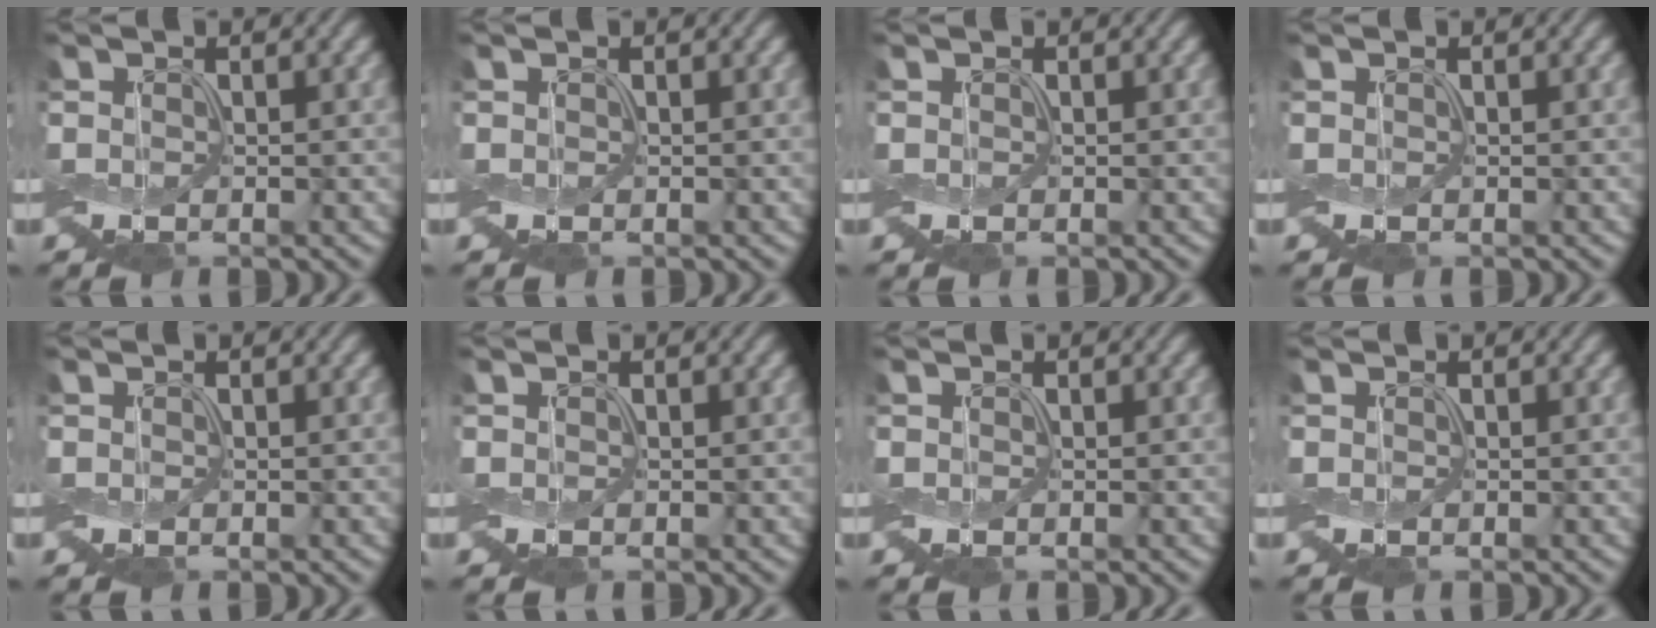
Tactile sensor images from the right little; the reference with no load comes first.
{"total": 0.0}
{"total": 0.0}
{"total": 0.0}
{"total": 0.0}
{"total": 0.0}
{"total": 0.0}
{"total": 0.0}